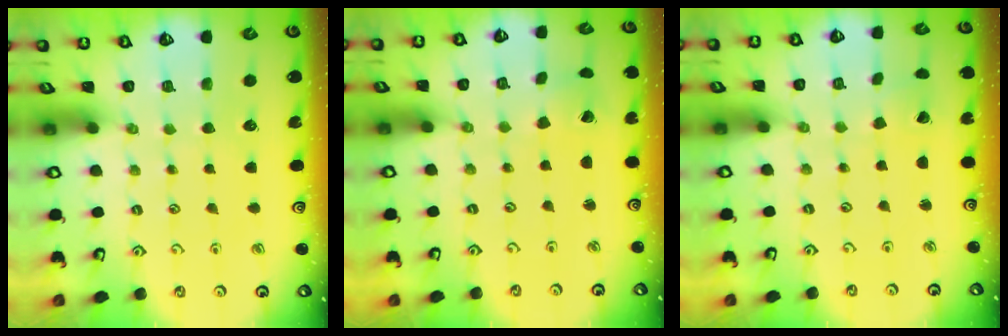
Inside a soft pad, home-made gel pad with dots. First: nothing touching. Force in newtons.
{"total": 1.0, "press": 1.0, "slide": 0.1}
{"total": 0.9, "press": 0.9, "slide": 0.1}